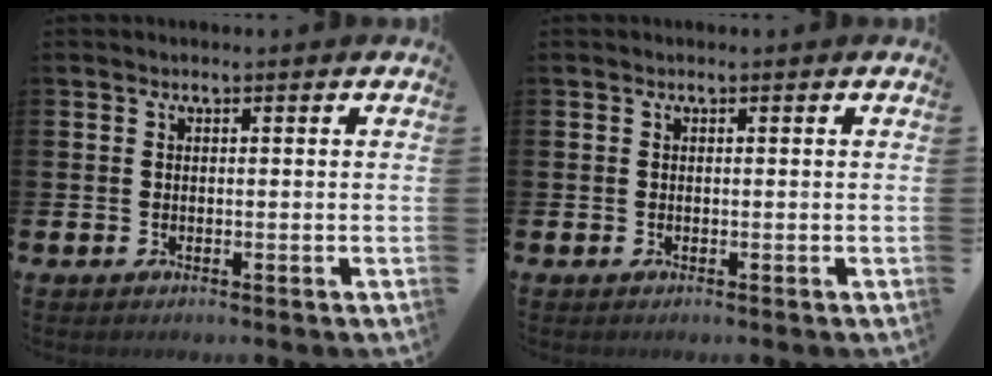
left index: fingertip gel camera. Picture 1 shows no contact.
{"total": 0.0}